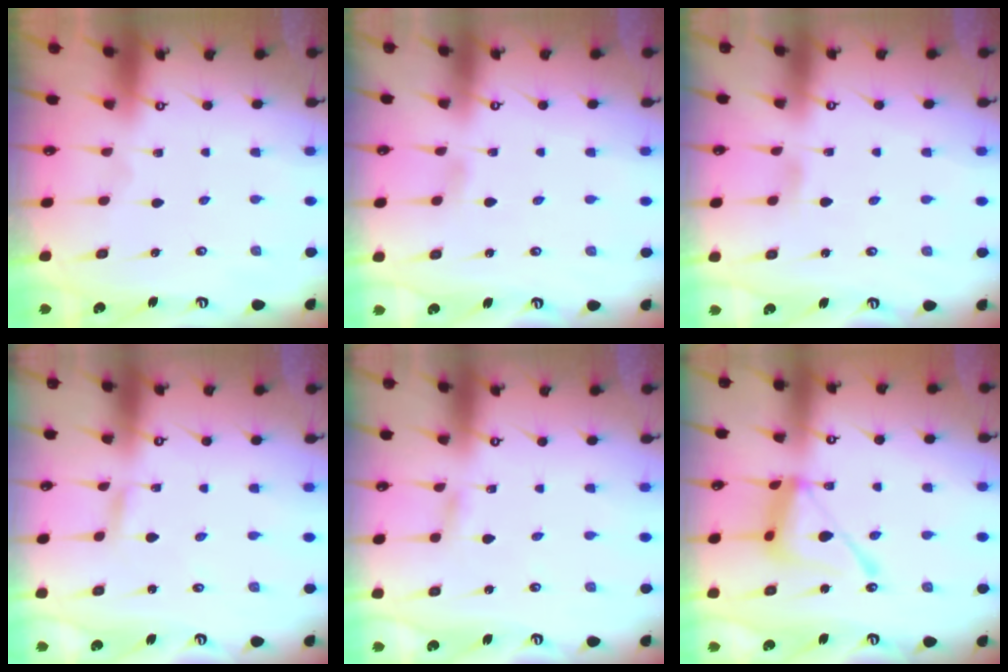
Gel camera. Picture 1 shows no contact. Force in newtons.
{"total": 2.8, "press": 2.8, "slide": 0.2}
{"total": 2.8, "press": 2.7, "slide": 0.5}
{"total": 2.4, "press": 2.4, "slide": 0.2}
{"total": 2.9, "press": 2.9, "slide": 0.4}
{"total": 14.3, "press": 14.2, "slide": 1.3}